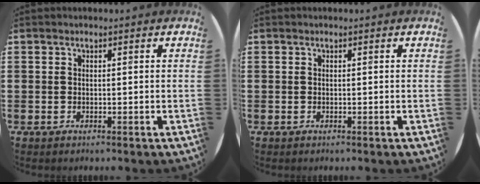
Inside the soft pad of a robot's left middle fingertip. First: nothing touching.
{"total": 0.0}